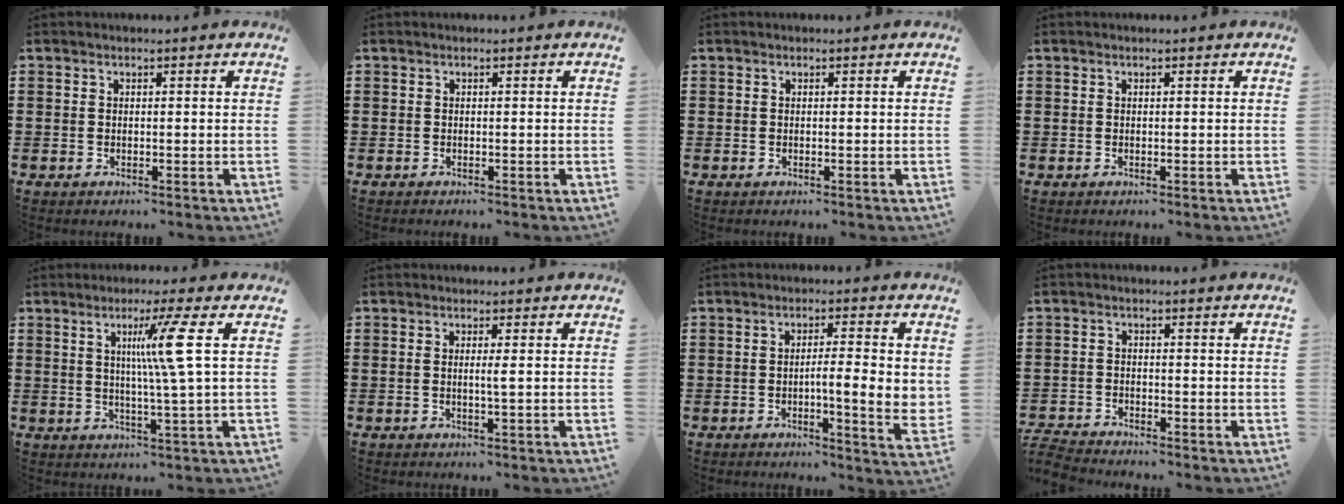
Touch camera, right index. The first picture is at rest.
{"total": 0.0}
{"total": 0.0}
{"total": 0.0}
{"total": 7.6, "force": [1.9, -1.3, 7.2], "torque": [-0.135, -0.007, 0.018]}
{"total": 1.4, "force": [0.1, -0.3, 1.4], "torque": [-0.027, -0.005, 0.000]}
{"total": 6.4, "force": [-0.5, 0.7, 6.3], "torque": [-0.109, -0.004, -0.011]}
{"total": 2.9, "force": [-2.9, 0.2, 0.1], "torque": [-0.013, -0.003, -0.064]}